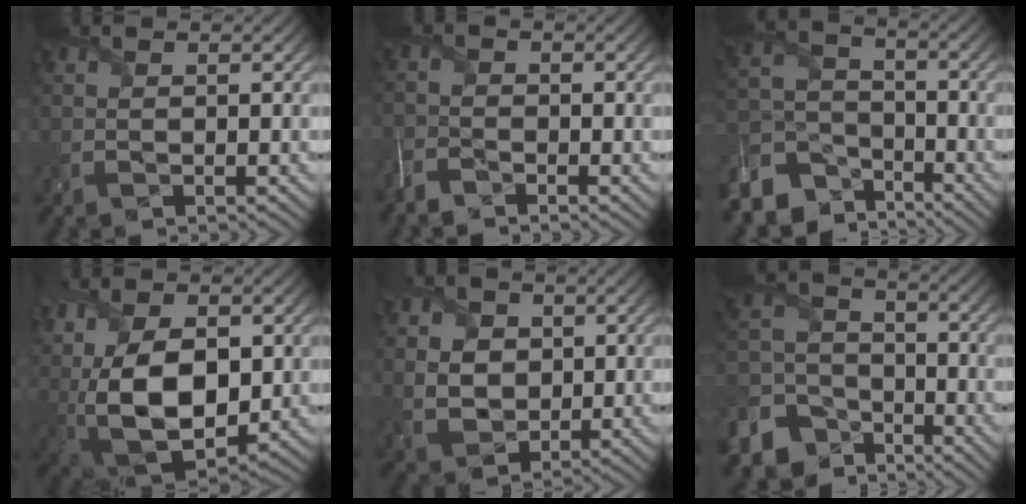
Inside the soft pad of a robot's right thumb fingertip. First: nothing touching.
{"total": 2.9, "force": [-2.6, 1.0, 0.8], "torque": [-0.024, -0.010, -0.066]}
{"total": 12.5, "force": [-8.4, 8.4, 4.0], "torque": [-0.134, -0.045, -0.138]}
{"total": 17.3, "force": [1.2, 10.5, 13.7], "torque": [-0.279, -0.017, 0.039]}
{"total": 6.0, "force": [1.1, 5.0, 3.1], "torque": [-0.101, -0.003, 0.013]}
{"total": 11.2, "force": [-7.3, 7.9, 3.1], "torque": [-0.114, -0.035, -0.130]}